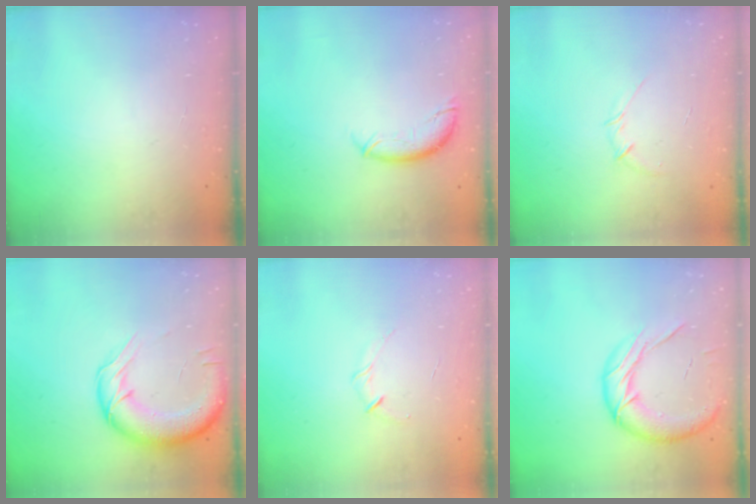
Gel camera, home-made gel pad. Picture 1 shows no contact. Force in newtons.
{"total": 8.2, "press": 8.2, "slide": 0.7}
{"total": 3.6, "press": 3.4, "slide": 1.2}
{"total": 15.7, "press": 15.3, "slide": 3.6}
{"total": 3.7, "press": 3.6, "slide": 1.1}
{"total": 15.9, "press": 15.7, "slide": 1.9}